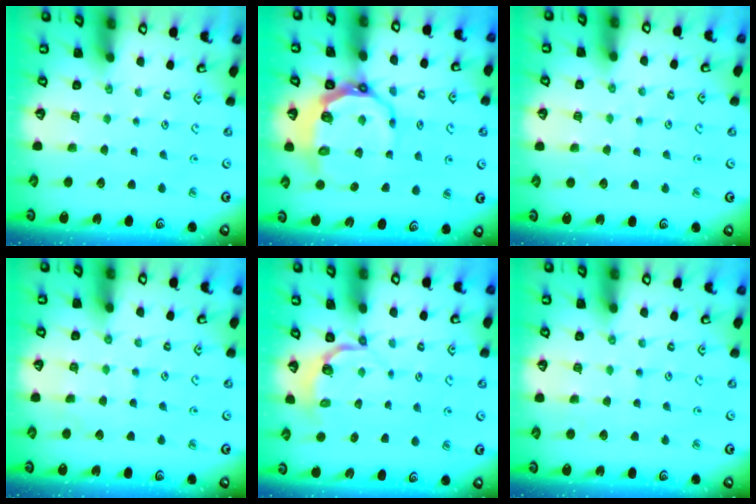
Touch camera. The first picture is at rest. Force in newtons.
{"total": 10.0, "press": 9.1, "slide": 4.2}
{"total": 2.6, "press": 2.6, "slide": 0.3}
{"total": 4.6, "press": 4.6, "slide": 0.5}
{"total": 3.9, "press": 2.5, "slide": 3.0}
{"total": 4.8, "press": 4.8, "slide": 0.5}